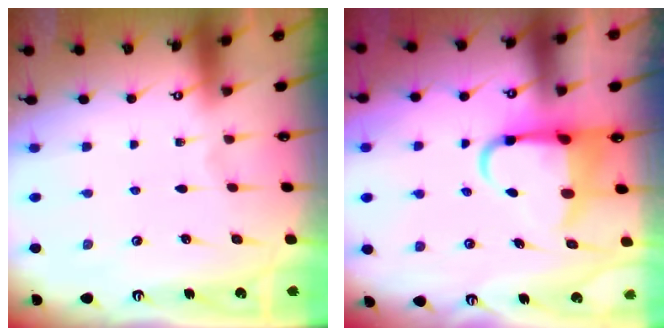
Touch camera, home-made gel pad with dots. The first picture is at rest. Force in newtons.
{"total": 7.3, "press": 7.2, "slide": 1.3}